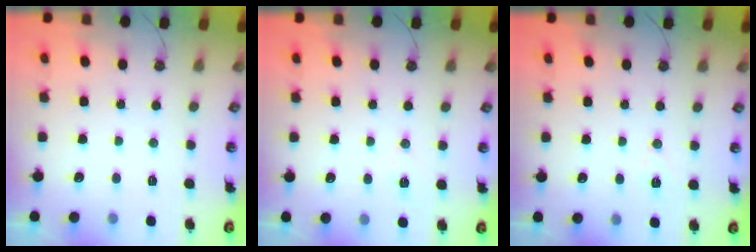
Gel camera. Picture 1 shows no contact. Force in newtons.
{"total": 6.3, "press": 4.2, "slide": 4.6}
{"total": 6.2, "press": 4.1, "slide": 4.6}